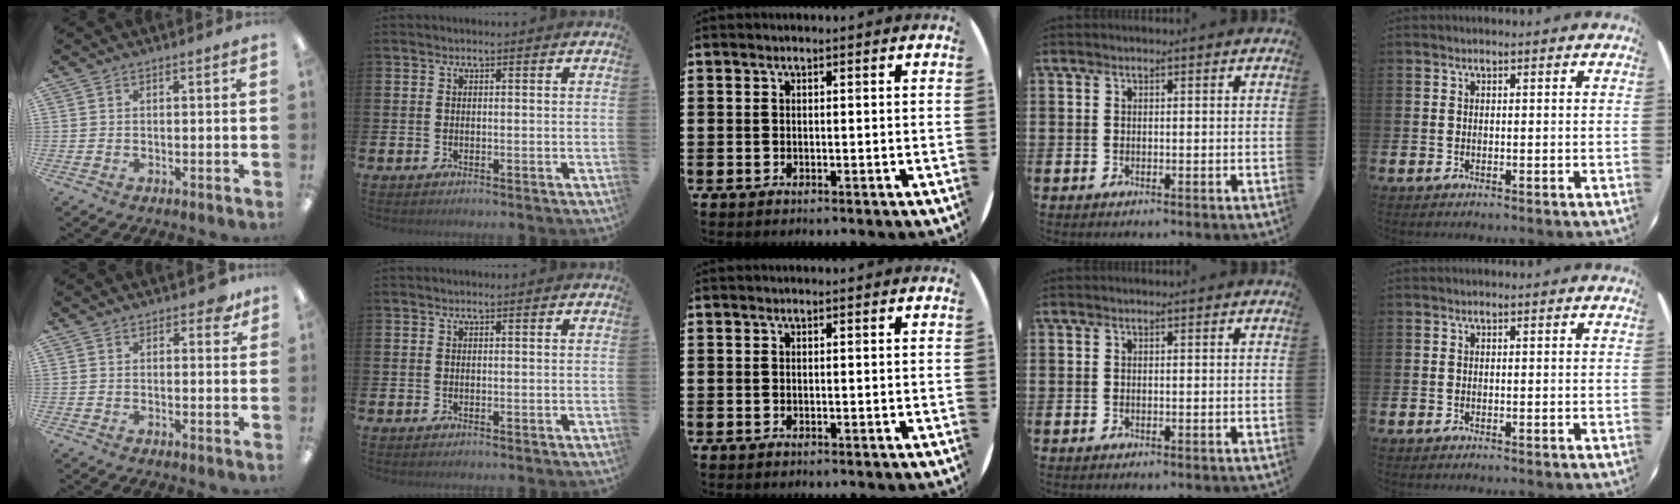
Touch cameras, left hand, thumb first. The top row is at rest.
{"thumb": {"total": 3.1, "force": [2.0, 1.7, 1.7], "torque": [-0.013, -0.003, 0.030]}}